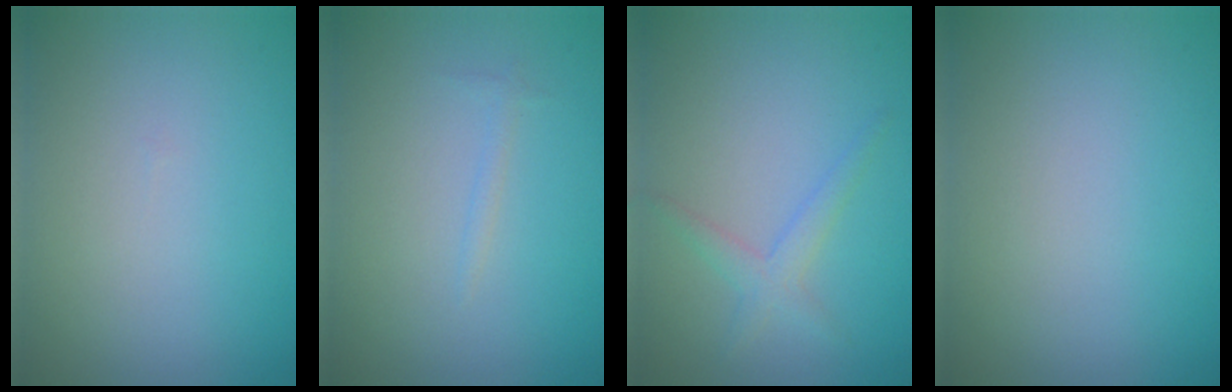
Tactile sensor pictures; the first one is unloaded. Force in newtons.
{"total": 0.6, "press": 0.6, "slide": 0.0}
{"total": 1.8, "press": 1.8, "slide": 0.1}
{"total": 0.0}